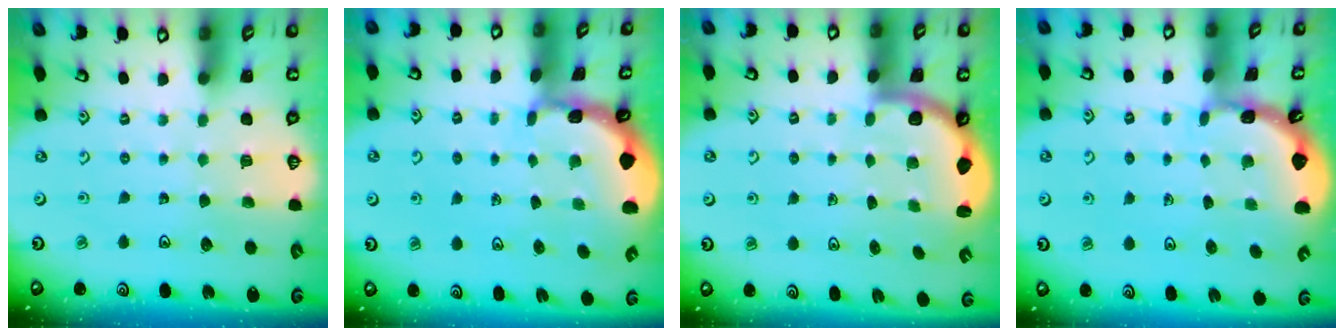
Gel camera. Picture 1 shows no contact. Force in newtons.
{"total": 2.6, "press": 2.6, "slide": 0.3}
{"total": 2.6, "press": 2.5, "slide": 0.7}
{"total": 1.7, "press": 1.7, "slide": 0.1}